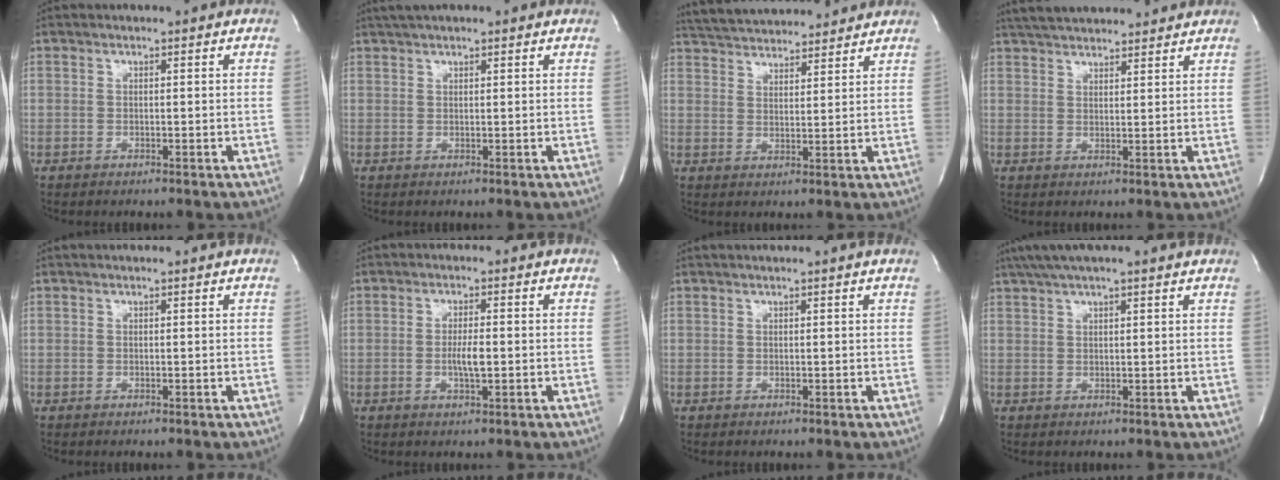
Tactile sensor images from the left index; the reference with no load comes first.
{"total": 4.0, "force": [3.2, 0.7, 2.3], "torque": [-0.038, 0.029, 0.052]}
{"total": 14.7, "force": [13.9, 2.5, 4.3], "torque": [-0.076, 0.032, 0.210]}
{"total": 12.3, "force": [11.2, 2.5, 4.4], "torque": [-0.072, 0.037, 0.167]}
{"total": 0.6, "force": [0.5, -0.1, 0.2], "torque": [-0.004, 0.005, 0.014]}
{"total": 3.2, "force": [-0.5, 0.5, 3.1], "torque": [-0.062, -0.002, -0.008]}
{"total": 1.4, "force": [1.2, -0.5, 0.5], "torque": [-0.012, 0.003, 0.027]}
{"total": 8.5, "force": [6.9, 0.1, 4.9], "torque": [-0.086, 0.040, 0.100]}